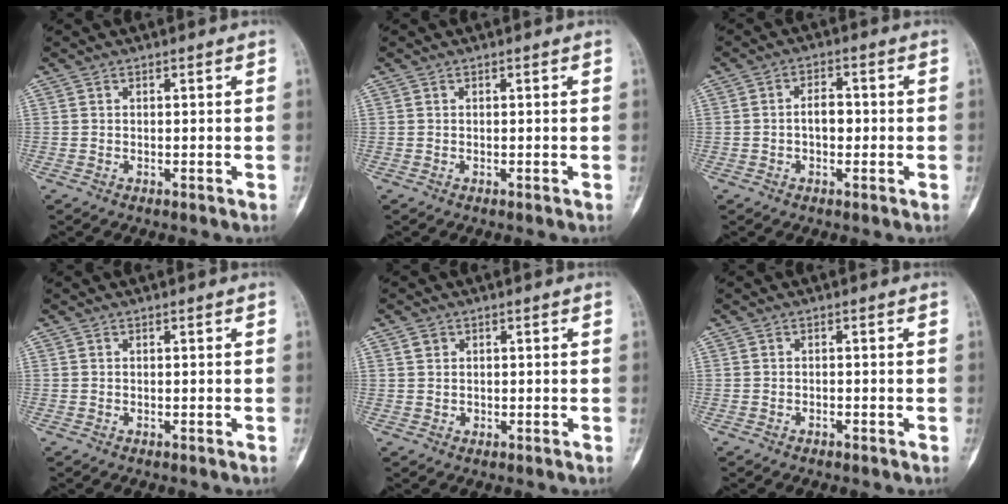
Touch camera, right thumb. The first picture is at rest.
{"total": 0.0}
{"total": 4.2, "force": [-0.4, 2.6, 3.3], "torque": [-0.045, 0.012, -0.010]}
{"total": 0.0}
{"total": 2.0, "force": [0.7, 1.7, 0.6], "torque": [-0.003, -0.002, 0.013]}
{"total": 0.5, "force": [-0.4, 0.3, 0.2], "torque": [-0.005, 0.003, -0.008]}